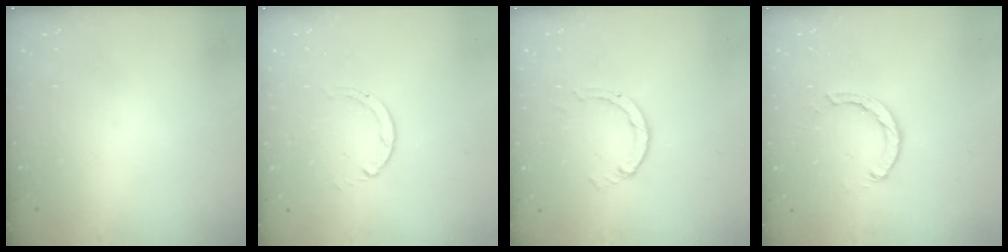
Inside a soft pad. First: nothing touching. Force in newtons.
{"total": 0.9, "press": 0.9, "slide": 0.1}
{"total": 2.6, "press": 2.5, "slide": 0.3}
{"total": 3.4, "press": 3.4, "slide": 0.4}